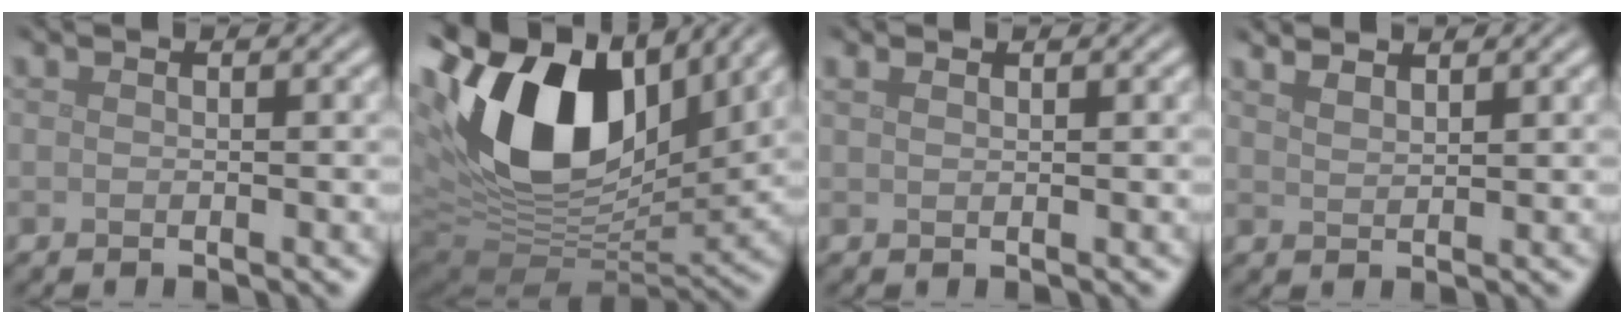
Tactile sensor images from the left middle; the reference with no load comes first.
{"total": 17.0, "force": [5.2, 10.4, 12.5], "torque": [-0.256, 0.012, 0.092]}
{"total": 1.0, "force": [0.8, 0.3, 0.5], "torque": [-0.013, 0.003, 0.015]}
{"total": 2.7, "force": [2.3, 0.8, 1.2], "torque": [-0.007, 0.012, 0.019]}